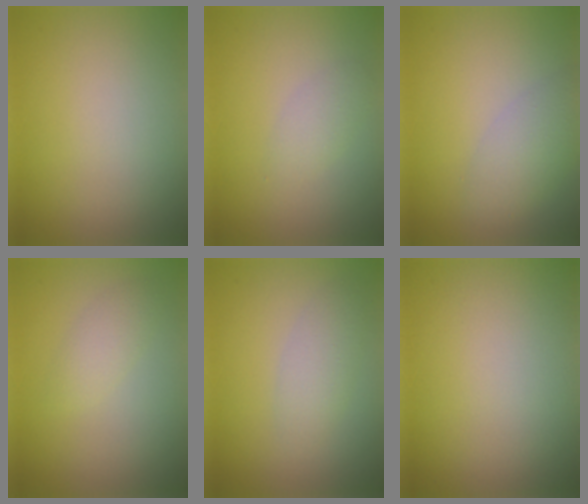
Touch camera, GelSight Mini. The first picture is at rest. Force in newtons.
{"total": 1.6, "press": 1.6, "slide": 0.0}
{"total": 3.2, "press": 3.2, "slide": 0.1}
{"total": 1.8, "press": 1.8, "slide": 0.1}
{"total": 2.3, "press": 2.3, "slide": 0.1}
{"total": 0.0}